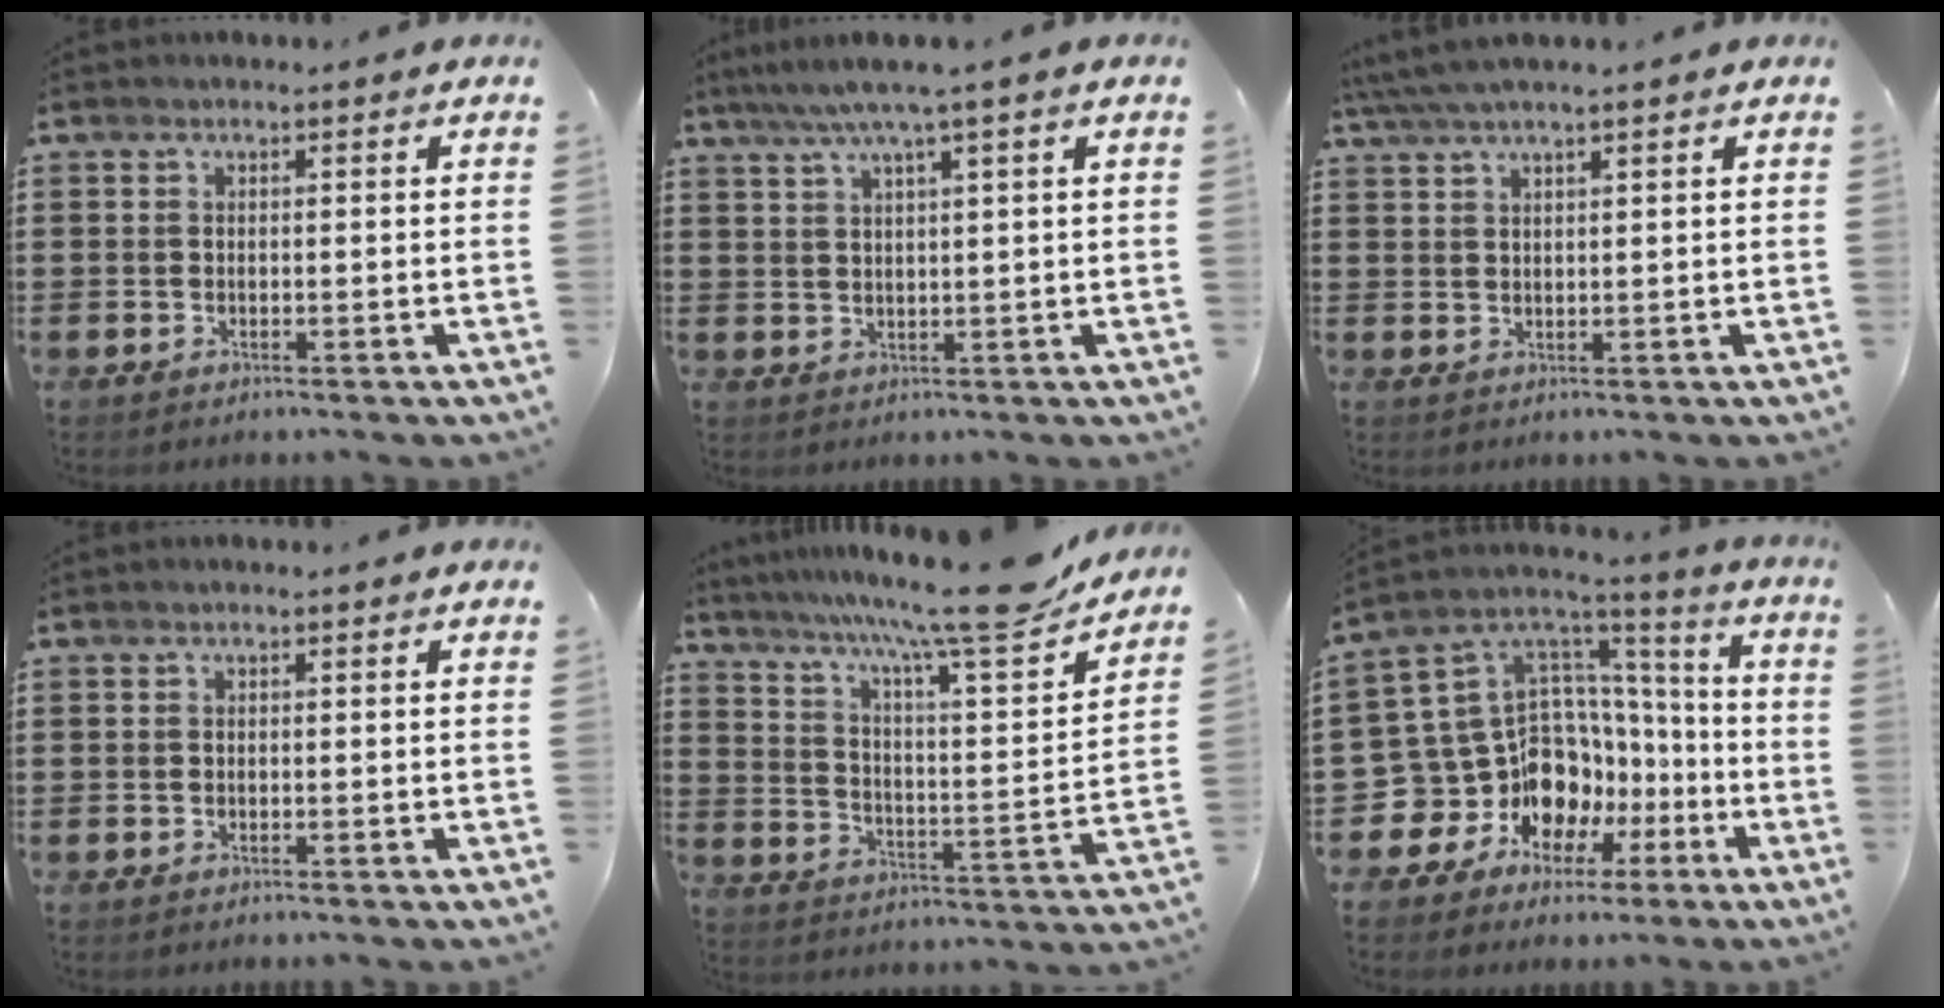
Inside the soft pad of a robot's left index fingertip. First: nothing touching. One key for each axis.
{"total": 3.8, "fx": 2.2, "fy": -0.4, "fz": 3.1, "tx": -0.065, "ty": -0.002, "tz": 0.035}
{"total": 2.9, "fx": 2.3, "fy": 0.0, "fz": 1.8, "tx": -0.040, "ty": 0.000, "tz": 0.042}
{"total": 0.0}
{"total": 12.9, "fx": 10.6, "fy": 0.2, "fz": 7.4, "tx": -0.143, "ty": -0.073, "tz": 0.169}
{"total": 14.4, "fx": -5.0, "fy": 12.4, "fz": 5.3, "tx": -0.148, "ty": -0.024, "tz": -0.060}